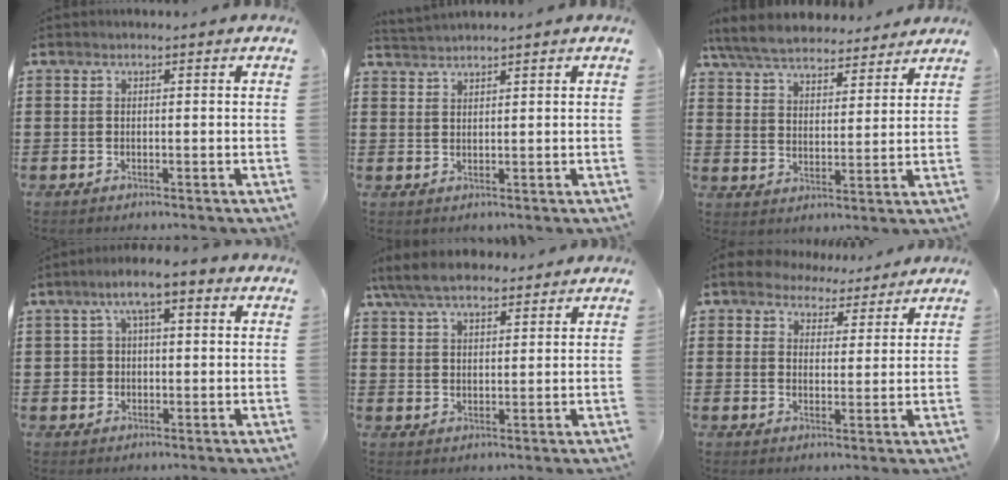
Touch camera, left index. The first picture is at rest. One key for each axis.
{"total": 1.7, "fx": 1.7, "fy": -0.2, "fz": 0.0, "tx": -0.004, "ty": 0.002, "tz": 0.035}
{"total": 6.6, "fx": 6.2, "fy": 1.3, "fz": 1.8, "tx": -0.063, "ty": -0.026, "tz": 0.110}
{"total": 5.7, "fx": 2.3, "fy": 3.0, "fz": 4.3, "tx": -0.094, "ty": 0.009, "tz": 0.035}
{"total": 7.2, "fx": 6.1, "fy": 2.3, "fz": 3.2, "tx": -0.080, "ty": -0.006, "tz": 0.115}
{"total": 5.4, "fx": 5.0, "fy": 2.1, "fz": 0.3, "tx": -0.032, "ty": -0.008, "tz": 0.095}